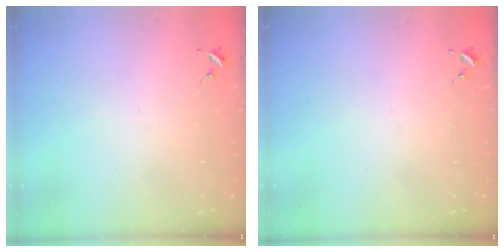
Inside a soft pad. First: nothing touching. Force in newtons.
{"total": 0.0}